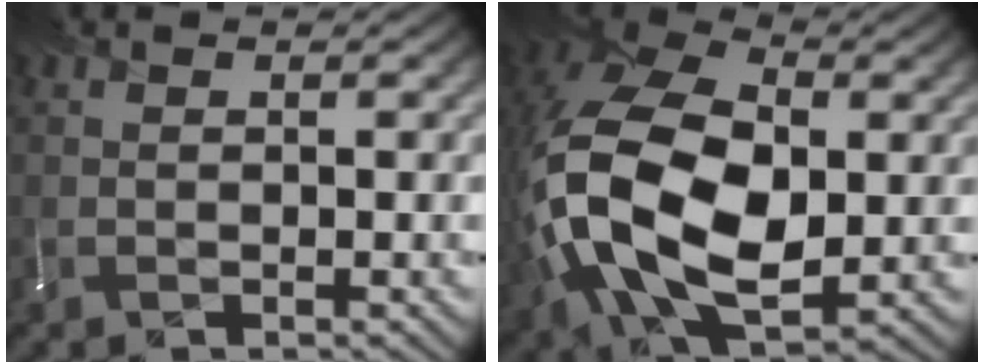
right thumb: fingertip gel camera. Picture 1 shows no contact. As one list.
[{"total": 17.2, "force": [-1.8, 10.6, 13.5], "torque": [-0.316, -0.015, -0.037]}]